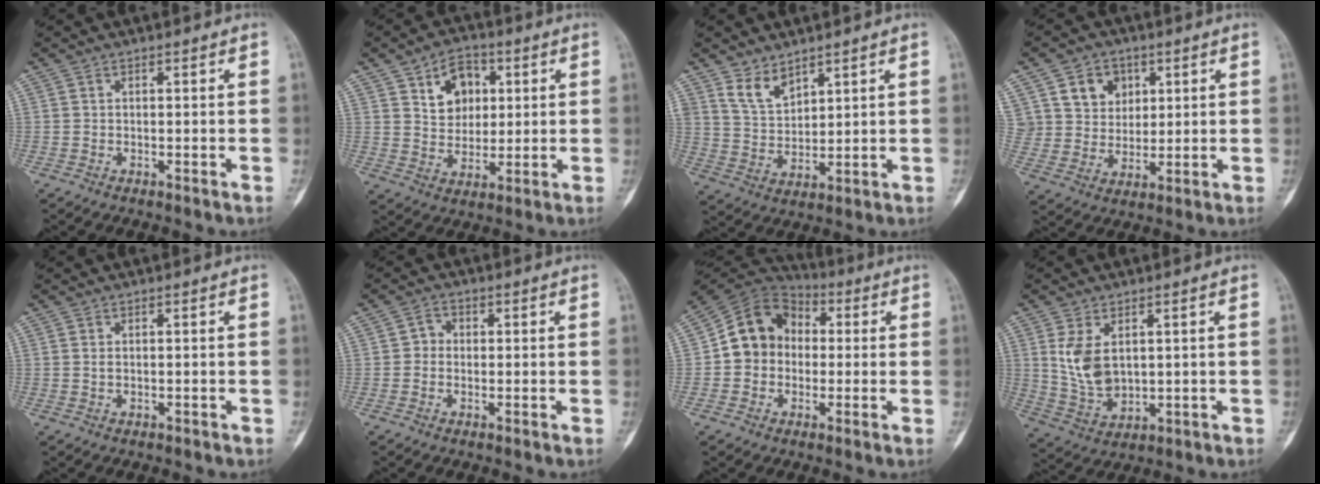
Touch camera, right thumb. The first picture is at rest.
{"total": 9.5, "force": [3.2, 7.2, 5.2], "torque": [-0.036, -0.011, 0.053]}
{"total": 6.0, "force": [4.3, 3.4, 2.4], "torque": [-0.021, -0.036, 0.094]}
{"total": 10.6, "force": [4.3, 9.0, 3.7], "torque": [-0.024, -0.011, 0.081]}
{"total": 0.8, "force": [0.0, 0.6, 0.5], "torque": [-0.007, 0.000, 0.000]}
{"total": 2.7, "force": [-0.1, 2.5, 1.0], "torque": [0.005, 0.008, -0.011]}
{"total": 12.6, "force": [-0.2, 10.9, 6.3], "torque": [-0.080, 0.034, -0.017]}
{"total": 8.5, "force": [1.9, 5.5, 6.2], "torque": [-0.102, -0.013, 0.055]}